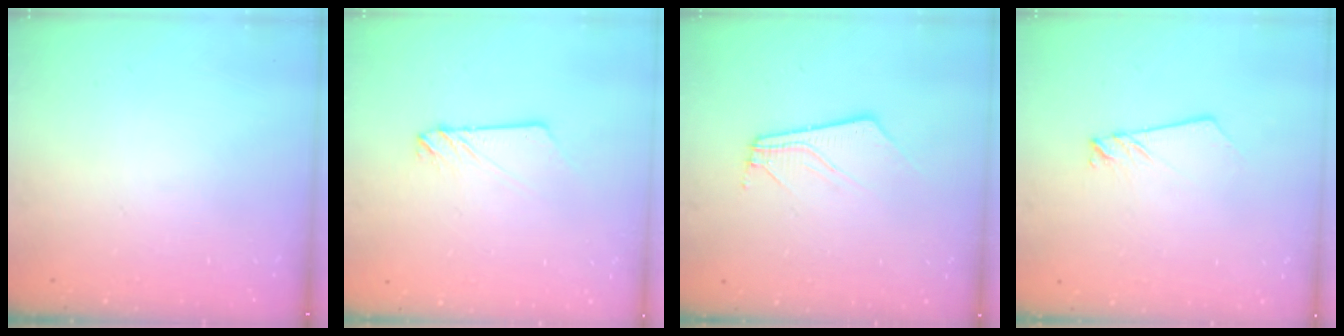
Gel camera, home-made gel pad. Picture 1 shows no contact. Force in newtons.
{"total": 3.0, "press": 3.0, "slide": 0.2}
{"total": 5.5, "press": 5.5, "slide": 0.4}
{"total": 2.5, "press": 2.5, "slide": 0.1}